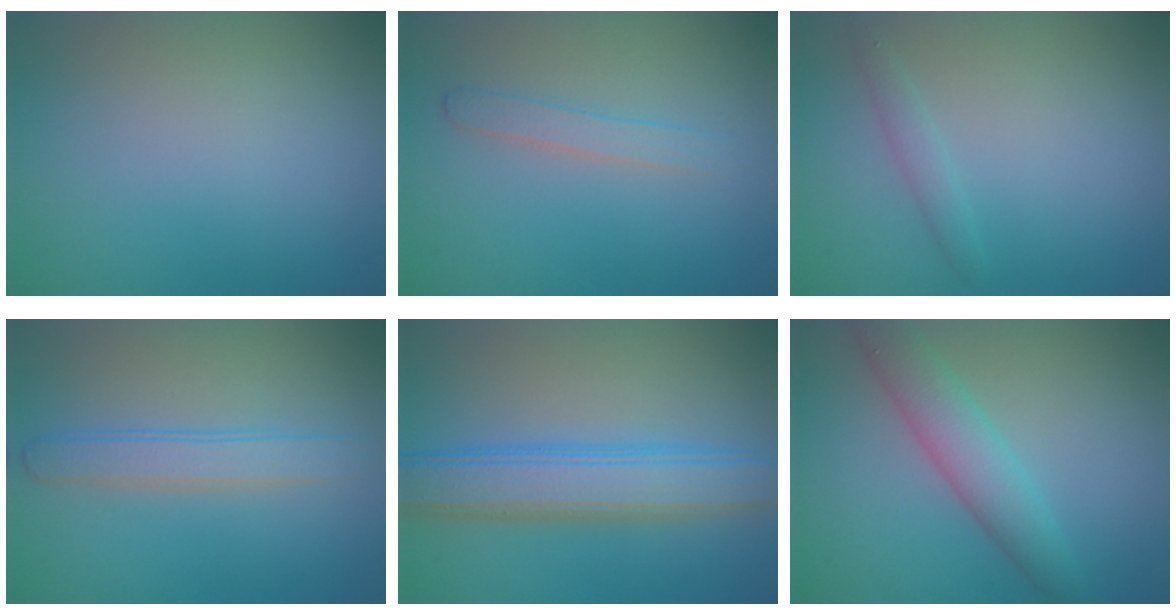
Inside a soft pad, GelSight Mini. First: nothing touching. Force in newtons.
{"total": 1.8, "press": 1.8, "slide": 0.1}
{"total": 1.3, "press": 1.3, "slide": 0.1}
{"total": 2.7, "press": 2.7, "slide": 0.1}
{"total": 6.3, "press": 6.2, "slide": 0.3}
{"total": 4.8, "press": 4.8, "slide": 0.3}